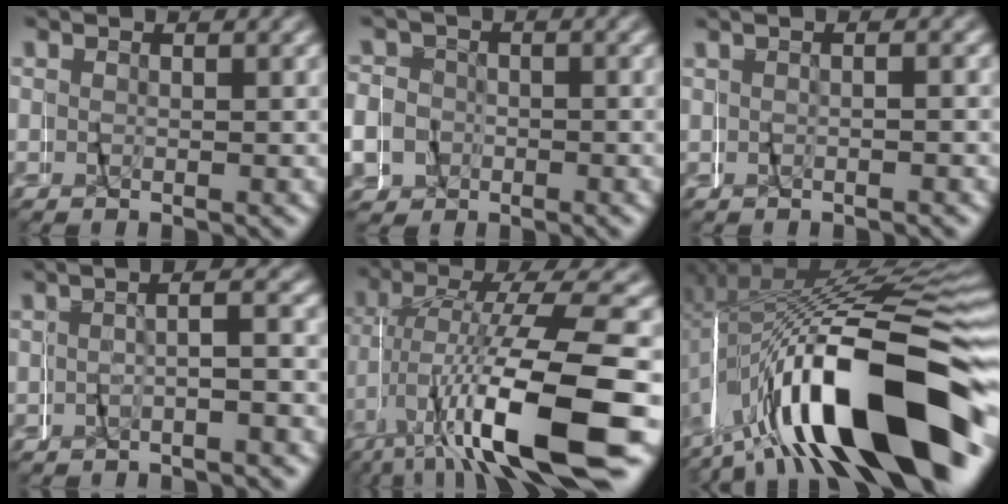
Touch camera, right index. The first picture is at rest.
{"total": 6.3, "force": [-0.8, 6.2, 1.3], "torque": [-0.043, 0.002, -0.024]}
{"total": 1.0, "force": [-0.7, -0.8, 0.2], "torque": [-0.012, 0.012, -0.015]}
{"total": 1.6, "force": [-1.1, -0.8, 0.8], "torque": [-0.008, 0.014, -0.022]}
{"total": 10.2, "force": [-2.3, 2.6, 9.6], "torque": [-0.163, -0.003, -0.022]}
{"total": 18.3, "force": [-5.0, 7.4, 16.0], "torque": [-0.261, 0.008, -0.062]}